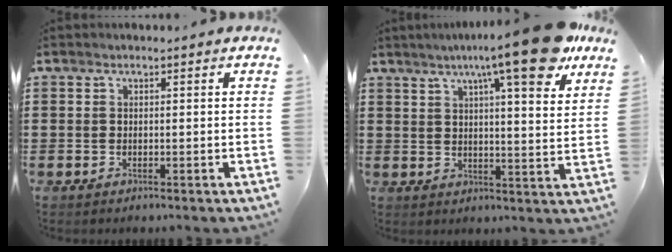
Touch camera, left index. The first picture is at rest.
{"total": 13.5, "force": [9.1, 1.5, 9.8], "torque": [-0.156, -0.031, 0.142]}